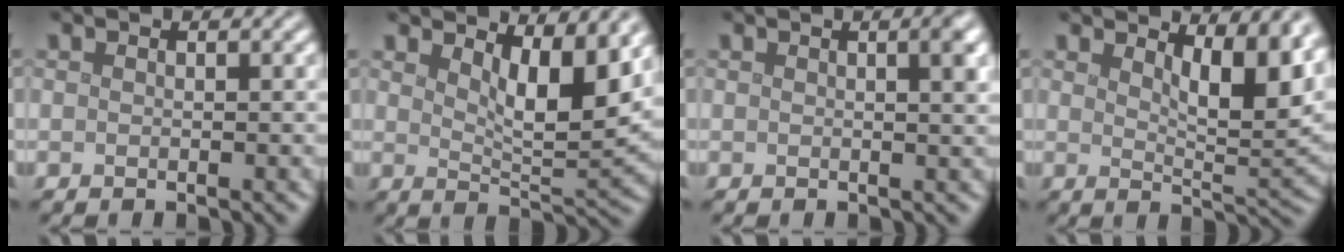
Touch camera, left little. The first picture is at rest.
{"total": 5.7, "force": [3.1, 1.7, 4.5], "torque": [-0.068, -0.012, 0.051]}
{"total": 2.2, "force": [0.6, 0.5, 2.0], "torque": [-0.018, 0.007, 0.005]}
{"total": 5.8, "force": [3.1, 1.9, 4.6], "torque": [-0.064, -0.009, 0.047]}